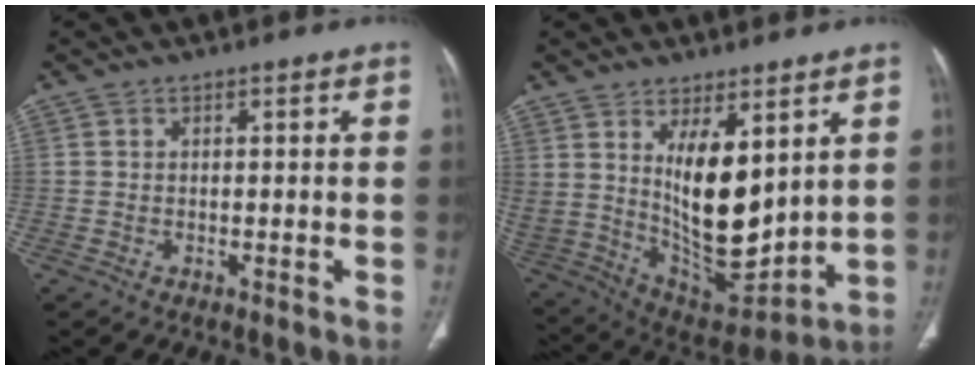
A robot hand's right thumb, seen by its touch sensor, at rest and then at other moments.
{"total": 19.2, "force": [5.0, 8.7, 16.4], "torque": [-0.267, -0.047, 0.114]}